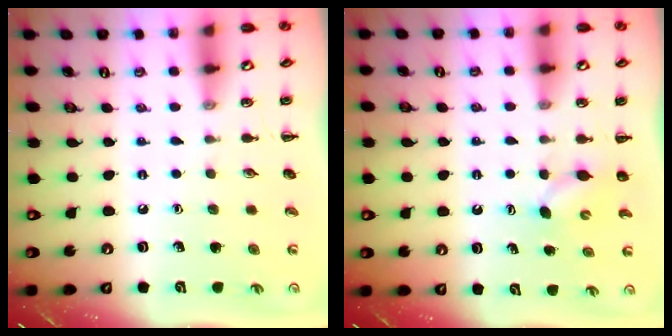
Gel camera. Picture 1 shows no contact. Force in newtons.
{"total": 3.6, "press": 3.5, "slide": 0.7}